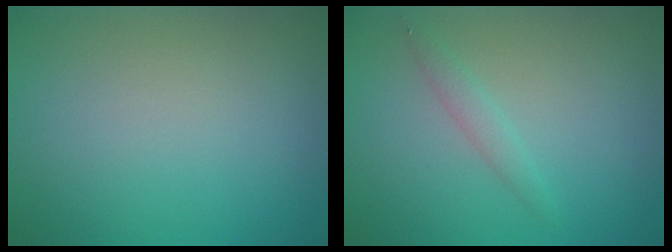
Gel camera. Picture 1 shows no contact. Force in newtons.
{"total": 1.3, "press": 1.3, "slide": 0.1}